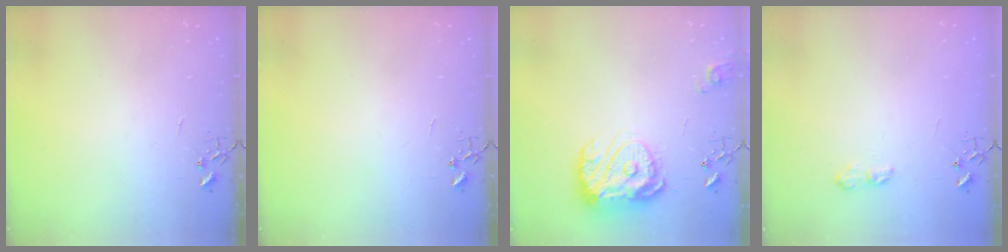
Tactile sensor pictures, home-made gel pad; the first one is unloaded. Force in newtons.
{"total": 0.0}
{"total": 17.3, "press": 17.2, "slide": 1.9}
{"total": 7.0, "press": 7.0, "slide": 0.8}